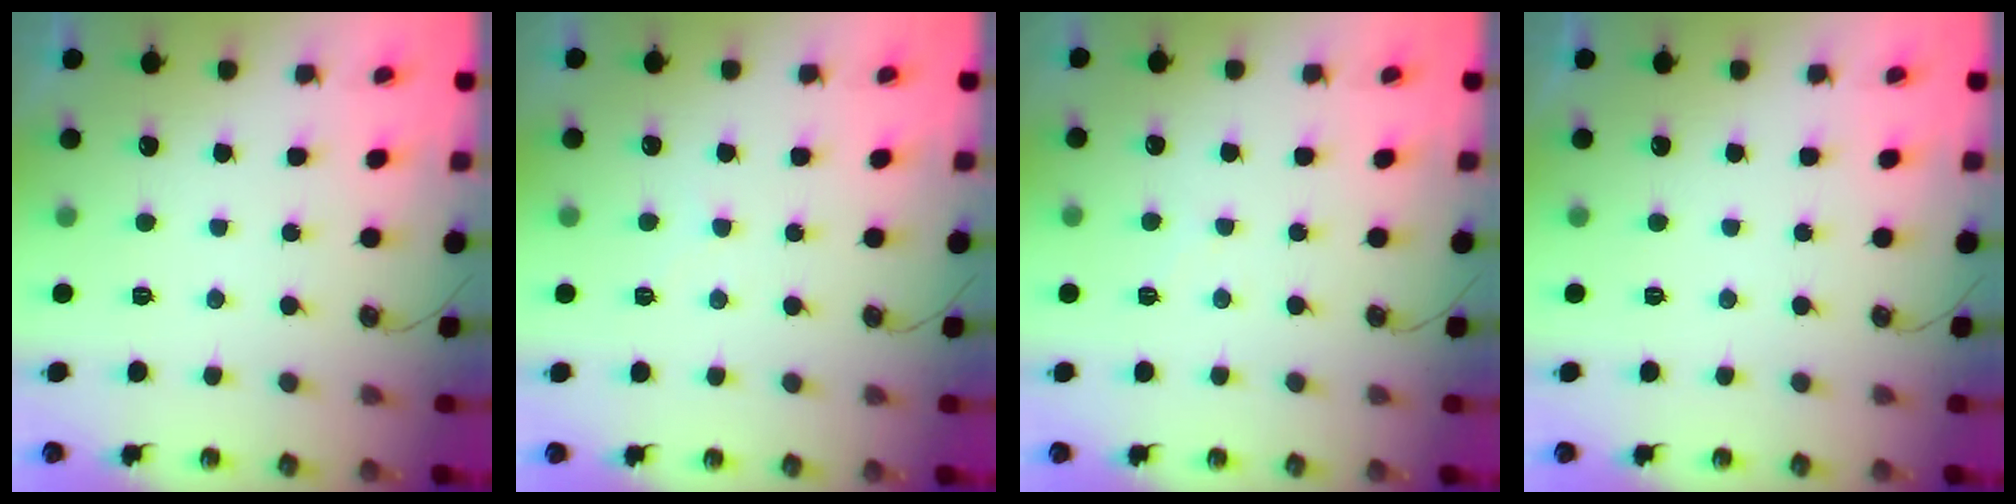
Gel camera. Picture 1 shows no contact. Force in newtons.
{"total": 4.7, "press": 4.6, "slide": 0.6}
{"total": 3.6, "press": 3.6, "slide": 0.6}
{"total": 0.0}